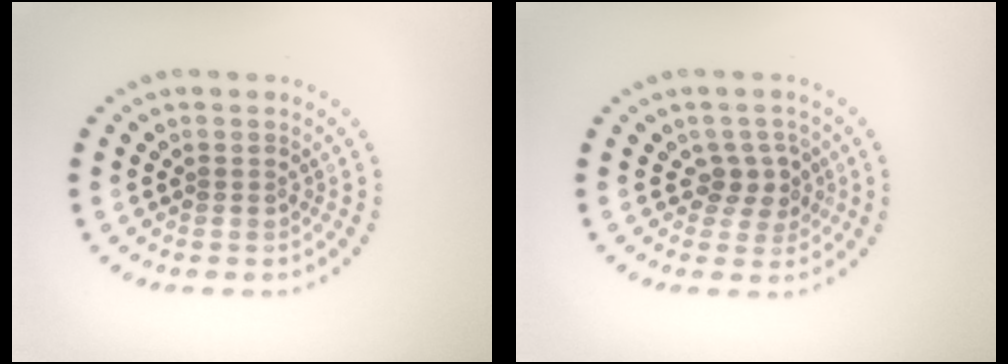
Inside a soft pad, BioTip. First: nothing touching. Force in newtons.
{"total": 2.3, "press": 2.0, "slide": 1.1}